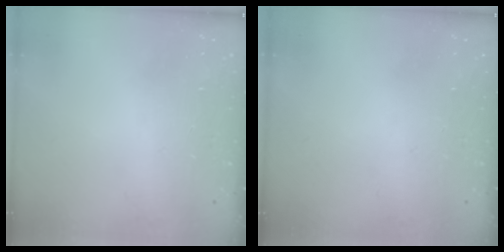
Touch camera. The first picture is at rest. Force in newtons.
{"total": 0.0}